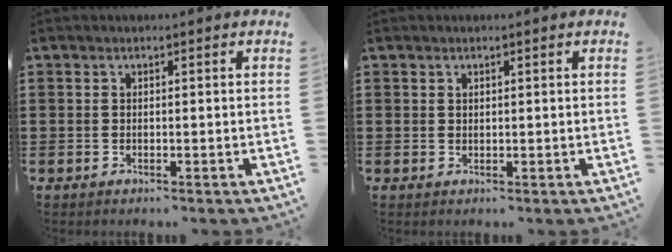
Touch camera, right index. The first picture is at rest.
{"total": 0.7, "force": [0.4, 0.4, 0.2], "torque": [-0.005, 0.002, 0.009]}